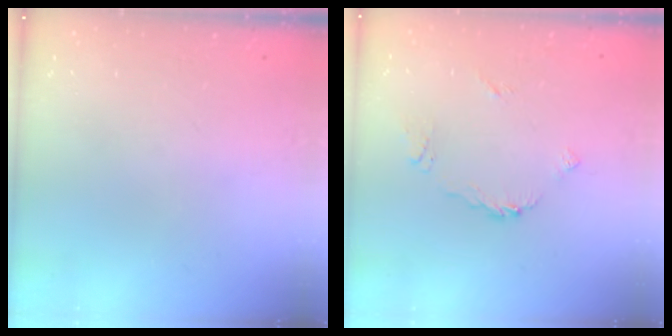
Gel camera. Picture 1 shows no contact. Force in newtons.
{"total": 4.8, "press": 4.8, "slide": 0.4}